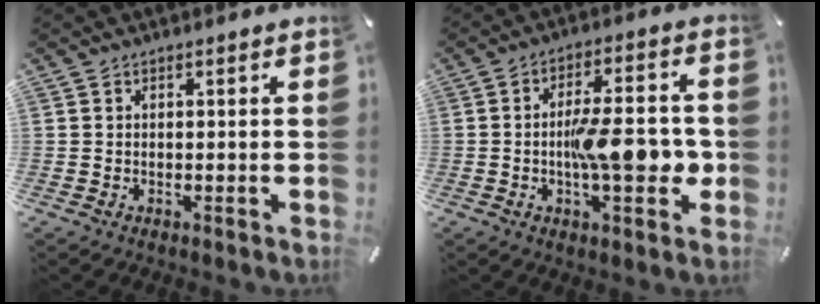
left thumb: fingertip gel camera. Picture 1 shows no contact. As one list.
[{"total": 13.1, "force": [-1.7, 5.0, 11.9], "torque": [-0.157, -0.001, -0.030]}]